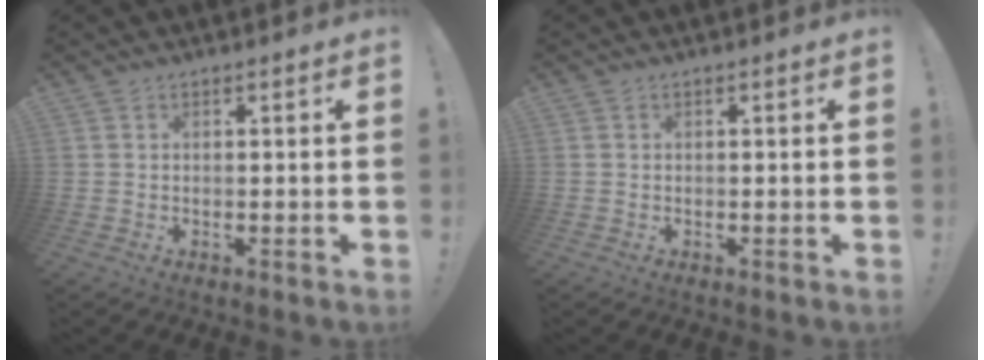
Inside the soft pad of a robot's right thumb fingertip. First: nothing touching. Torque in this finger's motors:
{"motor_torque": [0.26, 0.15, 0.11, -0.10, -0.07]}